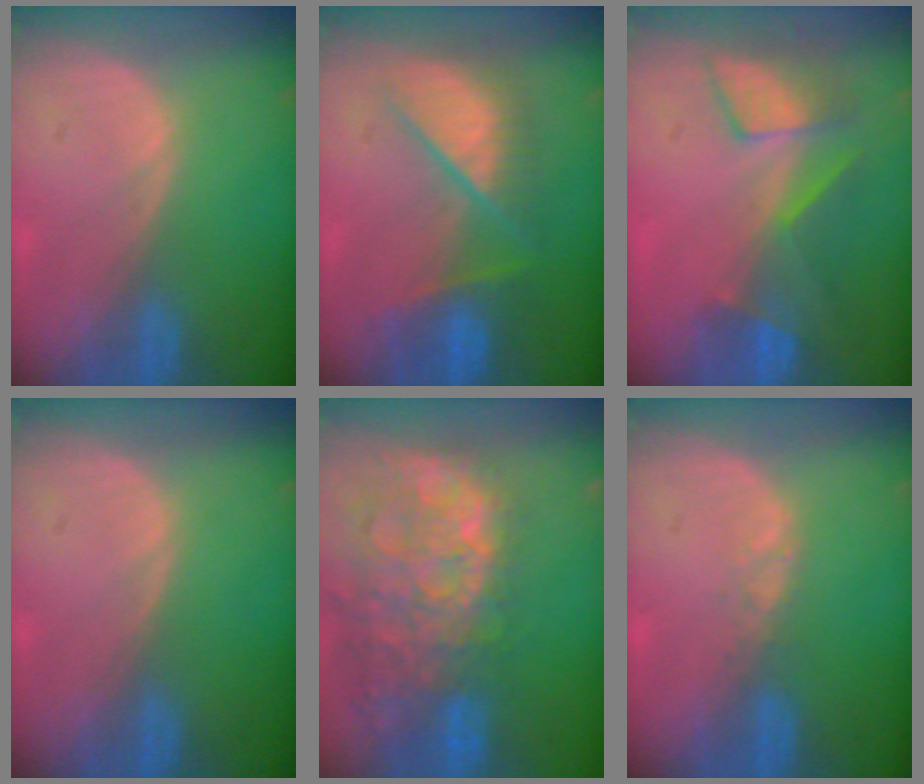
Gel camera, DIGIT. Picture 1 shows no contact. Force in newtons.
{"total": 8.5, "press": 8.4, "slide": 0.7}
{"total": 8.6, "press": 7.2, "slide": 4.7}
{"total": 0.0}
{"total": 14.9, "press": 12.1, "slide": 8.7}
{"total": 1.0, "press": 1.0, "slide": 0.2}